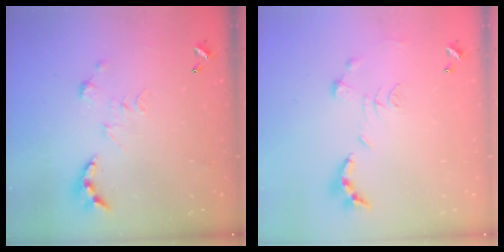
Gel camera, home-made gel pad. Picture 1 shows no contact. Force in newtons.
{"total": 1.1, "press": 1.0, "slide": 0.4}